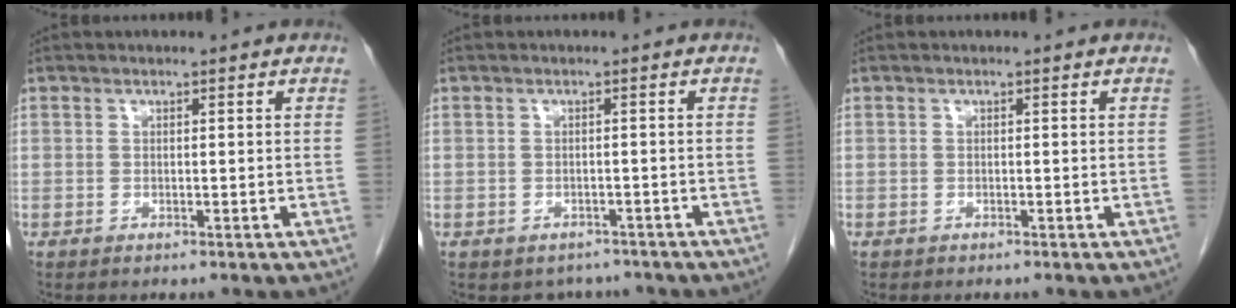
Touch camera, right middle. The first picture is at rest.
{"total": 3.4, "force": [-2.8, 1.9, 0.1], "torque": [0.001, 0.008, -0.037]}
{"total": 0.0}